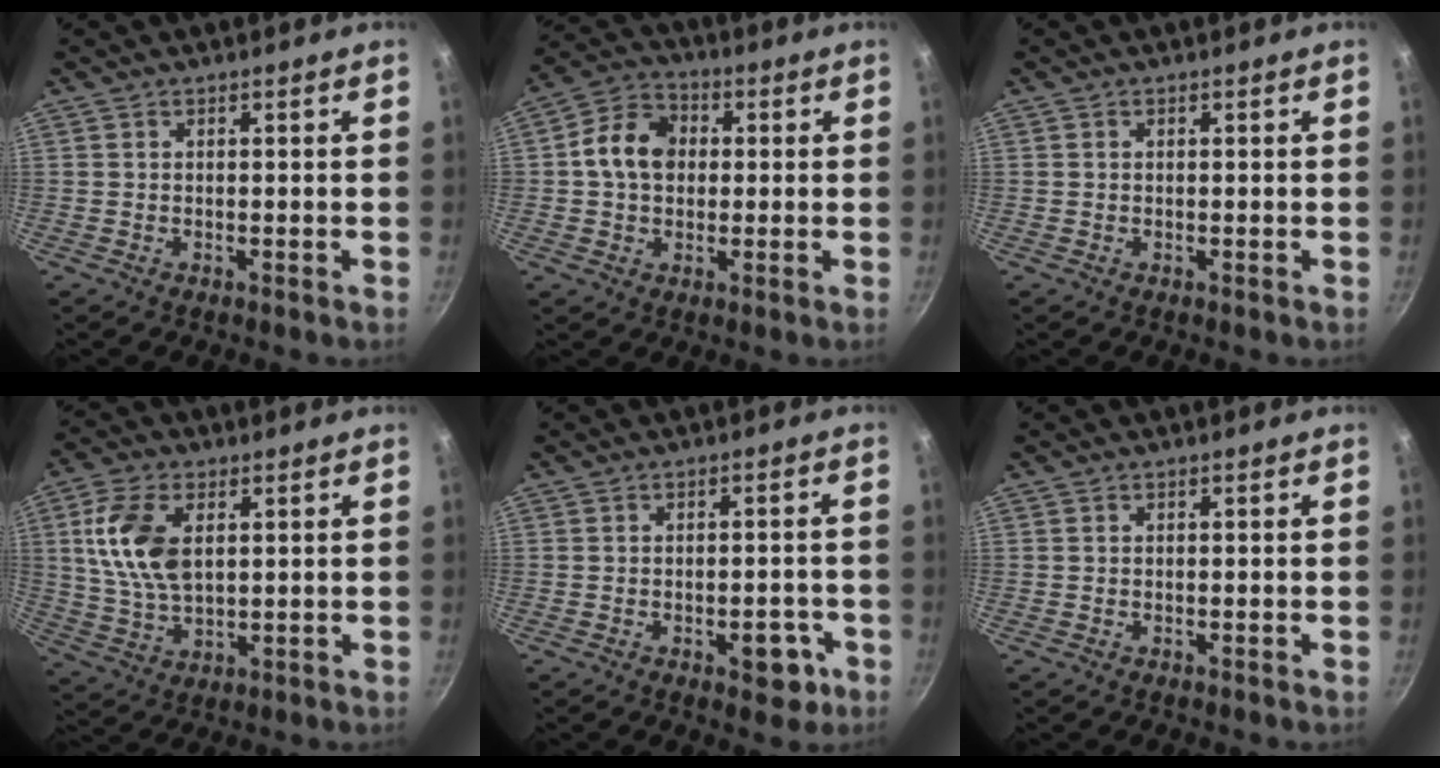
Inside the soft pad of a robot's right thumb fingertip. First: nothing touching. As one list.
[{"total": 9.9, "force": [0.9, 7.8, 6.1], "torque": [-0.083, 0.017, -0.002]}, {"total": 0.0}, {"total": 12.1, "force": [3.0, 7.0, 9.5], "torque": [-0.175, -0.009, 0.059]}, {"total": 5.6, "force": [-2.3, 3.0, 4.1], "torque": [-0.028, 0.017, -0.024]}, {"total": 0.0}]